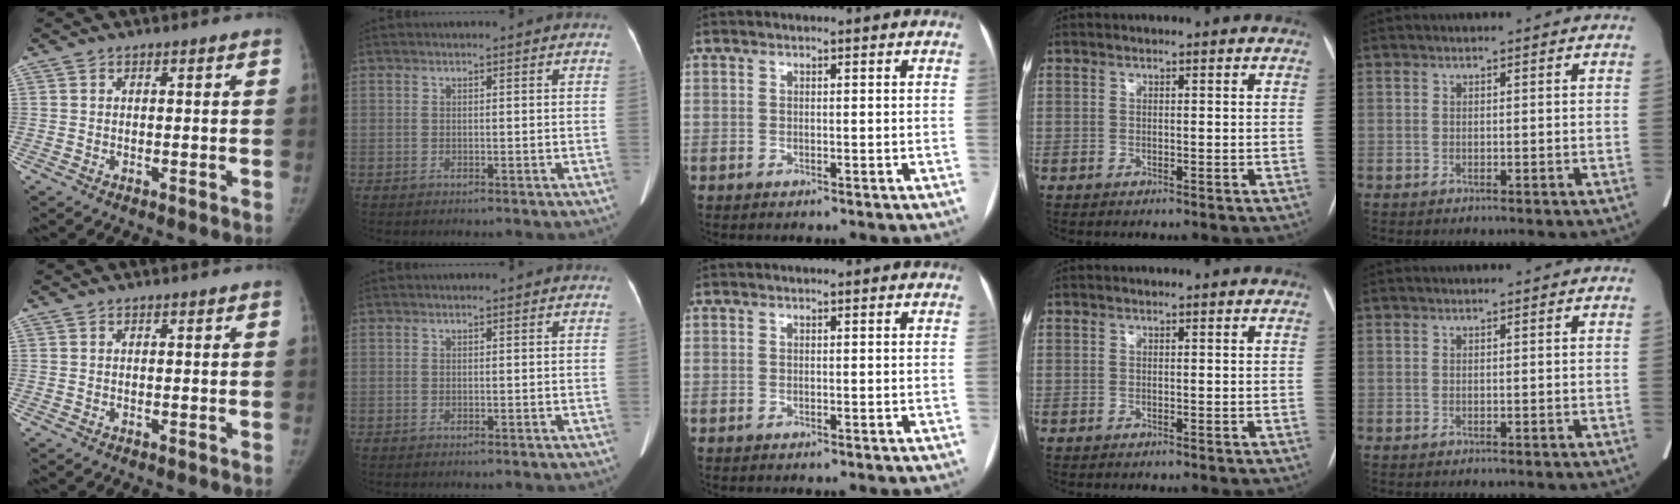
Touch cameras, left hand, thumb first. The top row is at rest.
{}